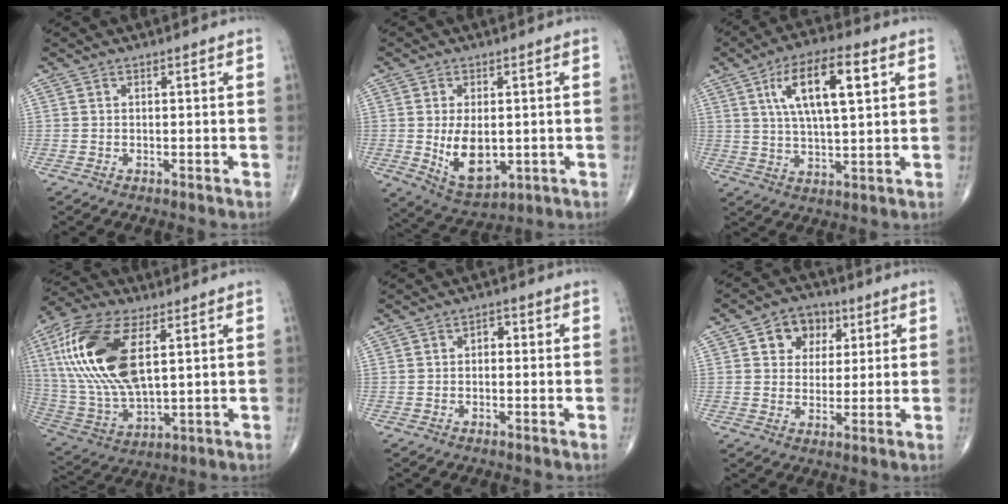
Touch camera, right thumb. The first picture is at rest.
{"total": 9.7, "force": [-0.7, 5.7, 7.8], "torque": [-0.117, -0.014, 0.006]}
{"total": 13.3, "force": [4.6, 4.6, 11.6], "torque": [-0.196, -0.002, 0.079]}
{"total": 21.2, "force": [5.6, 9.9, 17.8], "torque": [-0.381, -0.011, 0.108]}
{"total": 1.7, "force": [-0.1, 1.3, 1.2], "torque": [-0.005, 0.008, -0.009]}
{"total": 8.1, "force": [3.0, 6.5, 3.8], "torque": [-0.017, -0.004, 0.043]}